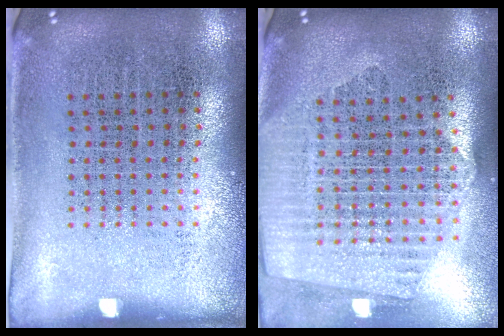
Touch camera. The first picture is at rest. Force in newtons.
{"total": 2.3, "press": 2.0, "slide": 1.1}